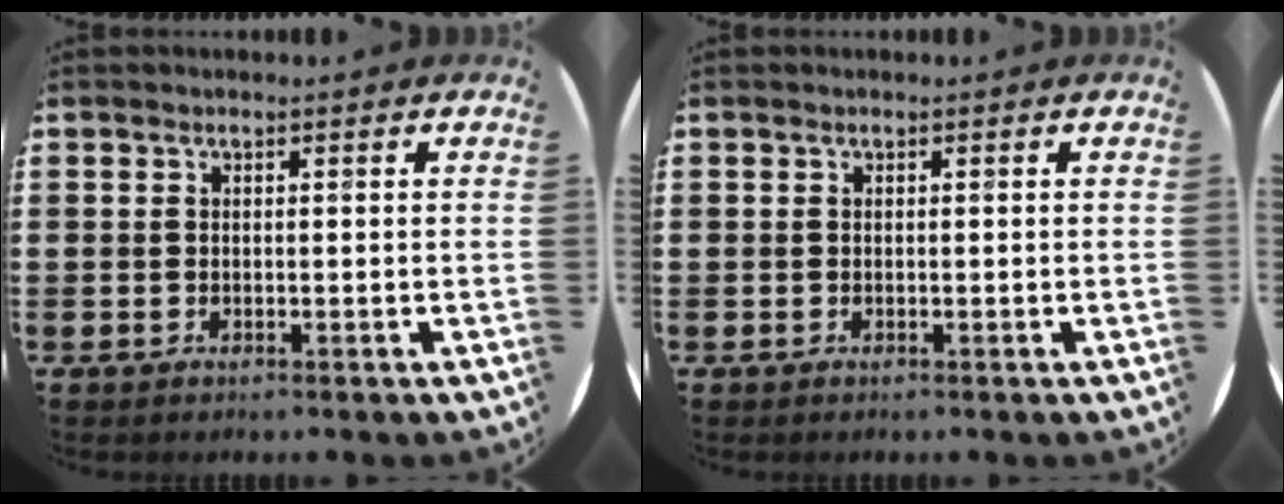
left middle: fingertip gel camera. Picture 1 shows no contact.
{"total": 0.0}